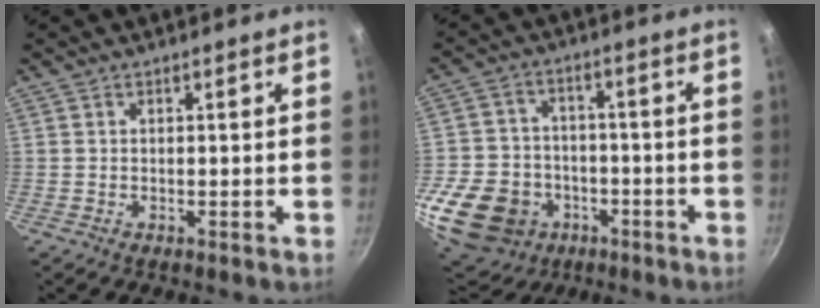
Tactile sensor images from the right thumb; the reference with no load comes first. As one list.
[{"total": 20.2, "force": [-7.7, 15.8, 9.8], "torque": [-0.192, 0.035, -0.116]}]